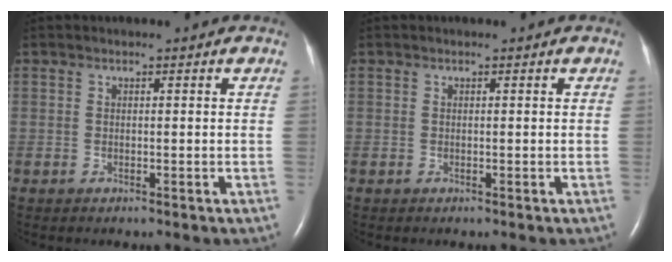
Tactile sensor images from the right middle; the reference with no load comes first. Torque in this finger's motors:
{"motor_torque": [-0.15, 0.06, -0.03, 0.00]}